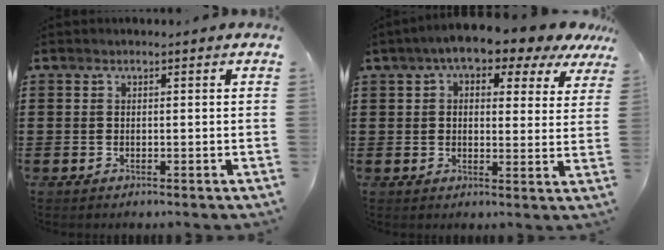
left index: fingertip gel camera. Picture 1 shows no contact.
{"total": 6.4, "force": [4.8, 1.8, 3.9], "torque": [-0.077, -0.015, 0.078]}